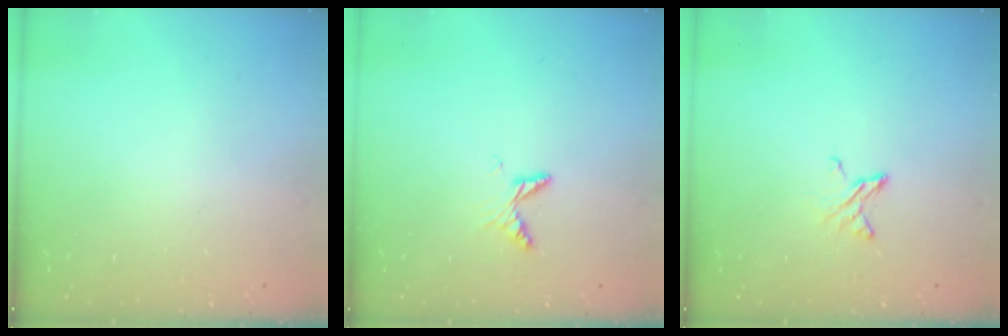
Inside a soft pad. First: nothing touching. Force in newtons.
{"total": 5.5, "press": 5.5, "slide": 0.6}
{"total": 3.3, "press": 3.3, "slide": 0.2}